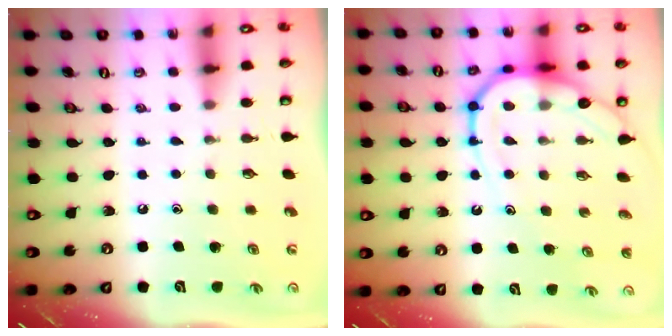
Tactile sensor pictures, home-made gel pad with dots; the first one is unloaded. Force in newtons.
{"total": 11.8, "press": 11.7, "slide": 1.1}